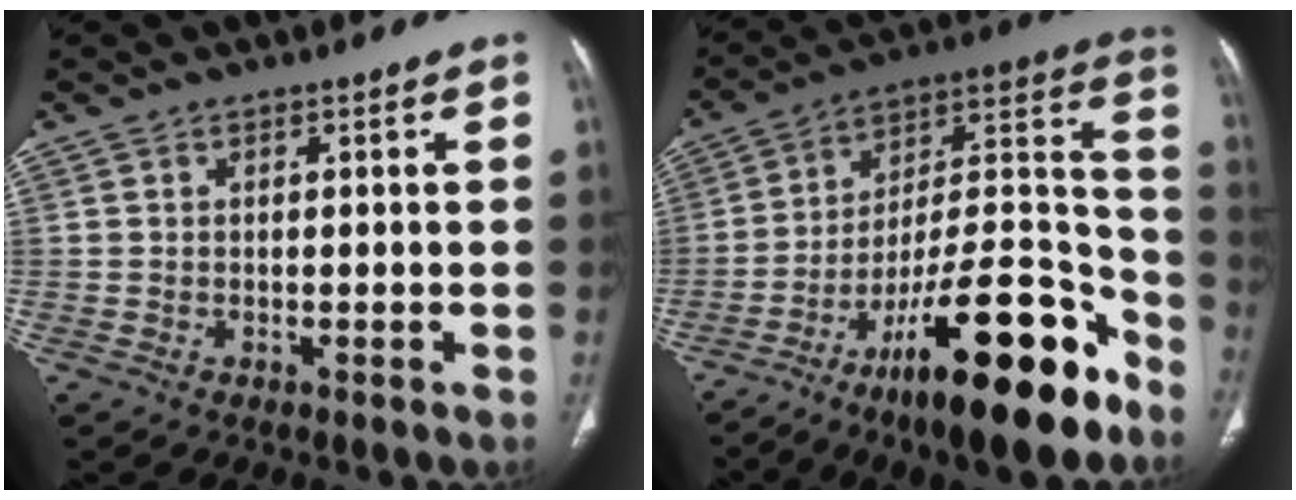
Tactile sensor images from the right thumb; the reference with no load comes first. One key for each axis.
{"total": 26.6, "fx": -16.3, "fy": 7.0, "fz": 19.9, "tx": -0.259, "ty": 0.101, "tz": -0.256}